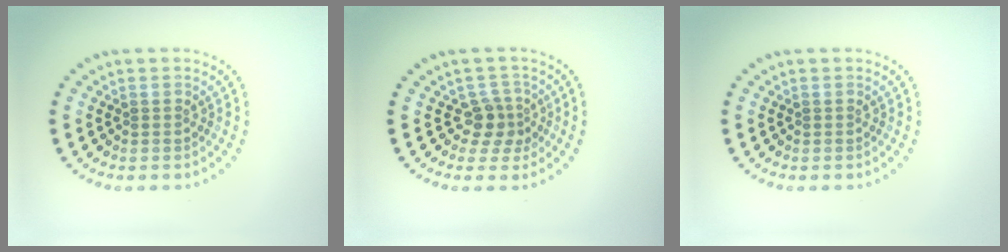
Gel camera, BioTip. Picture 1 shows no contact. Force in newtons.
{"total": 2.4, "press": 1.8, "slide": 1.6}
{"total": 0.0}